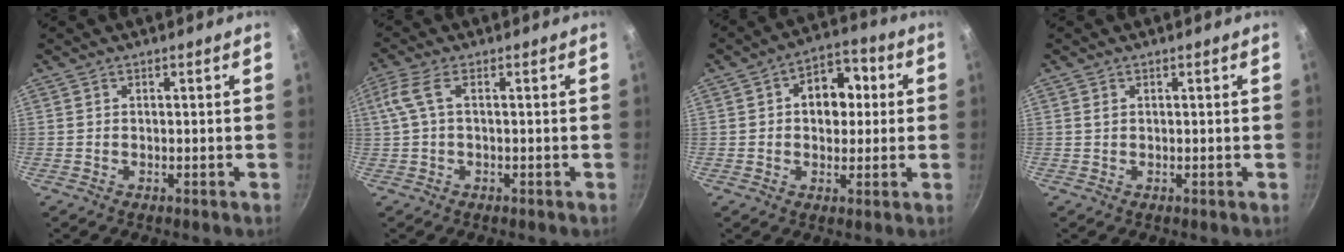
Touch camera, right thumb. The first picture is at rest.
{"total": 4.6, "force": [0.2, 1.7, 4.3], "torque": [-0.103, 0.011, 0.006]}
{"total": 9.9, "force": [1.5, 7.1, 6.8], "torque": [-0.048, 0.017, 0.011]}
{"total": 0.5, "force": [0.2, 0.3, 0.3], "torque": [-0.008, 0.000, 0.005]}